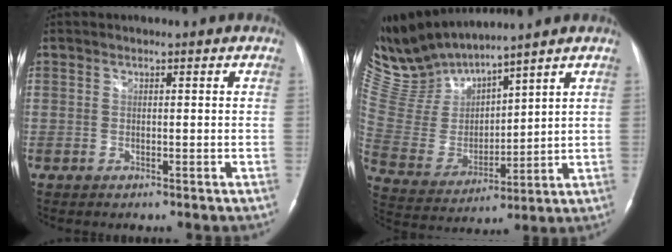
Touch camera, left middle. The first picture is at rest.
{"total": 11.1, "force": [10.9, 0.5, 2.0], "torque": [-0.072, 0.004, 0.242]}